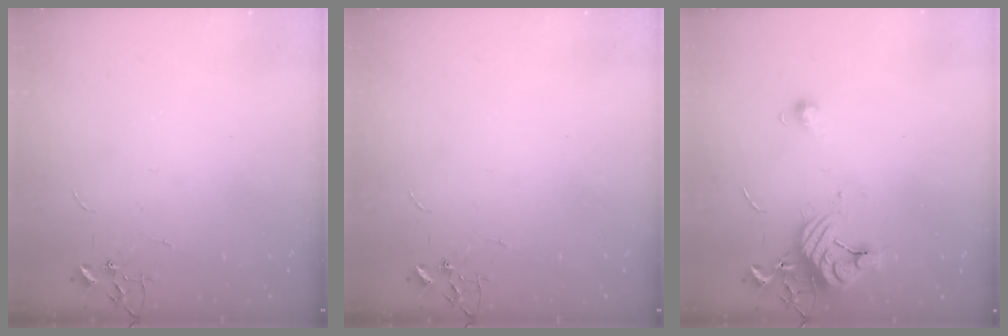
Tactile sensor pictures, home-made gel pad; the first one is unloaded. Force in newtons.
{"total": 0.0}
{"total": 11.4, "press": 11.3, "slide": 1.2}